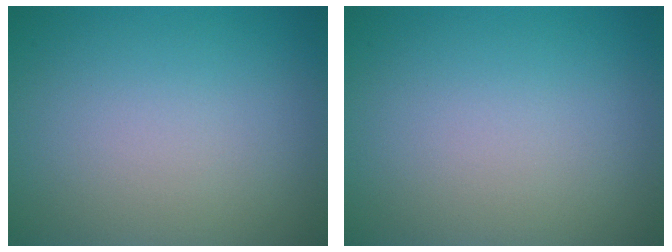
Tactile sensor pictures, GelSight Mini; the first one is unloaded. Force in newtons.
{"total": 0.0}